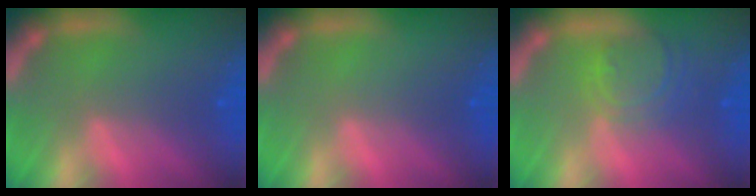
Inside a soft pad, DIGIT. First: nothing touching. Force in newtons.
{"total": 0.0}
{"total": 4.5}